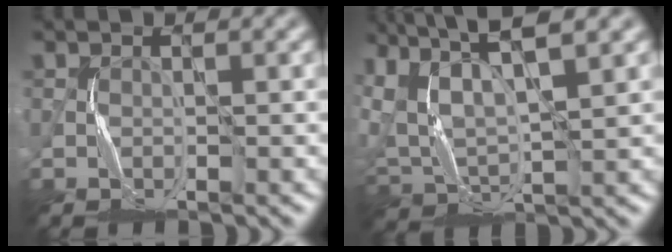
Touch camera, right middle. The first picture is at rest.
{"total": 8.7, "force": [5.8, 3.0, 5.7], "torque": [-0.135, 0.011, 0.099]}